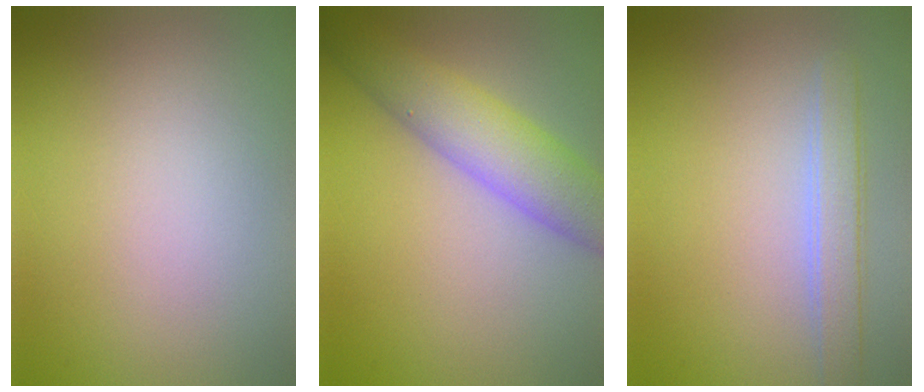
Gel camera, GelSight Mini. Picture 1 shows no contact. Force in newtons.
{"total": 5.9, "press": 5.9, "slide": 0.2}
{"total": 2.7, "press": 2.7, "slide": 0.5}